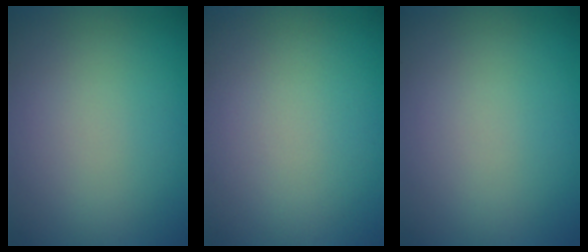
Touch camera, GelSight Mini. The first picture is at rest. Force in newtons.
{"total": 0.0}
{"total": 0.0}